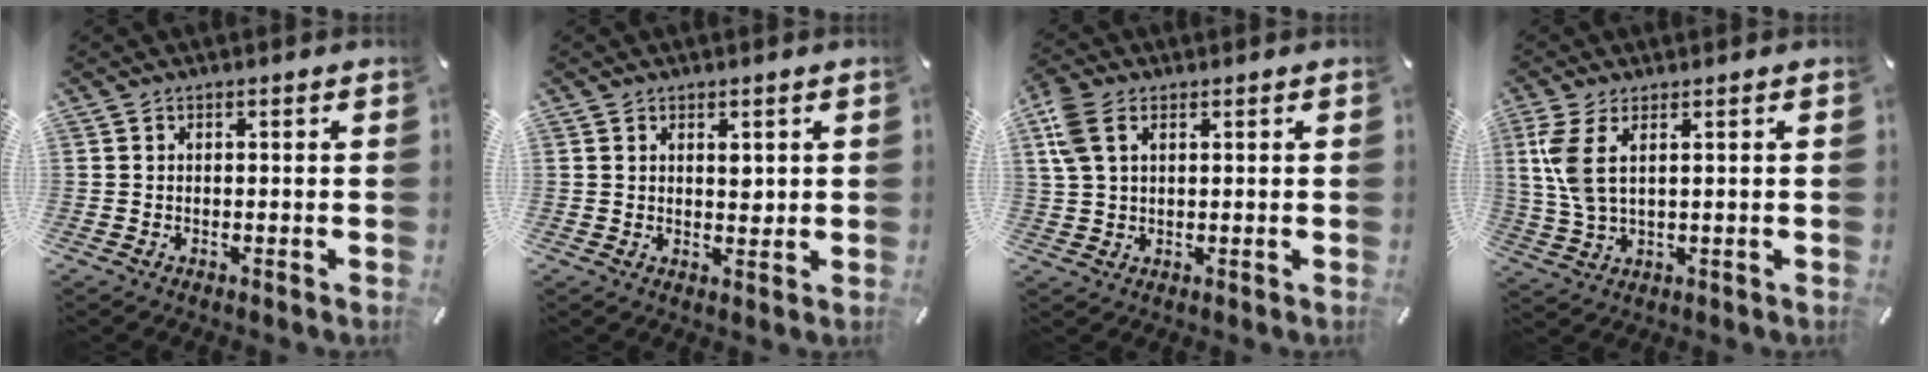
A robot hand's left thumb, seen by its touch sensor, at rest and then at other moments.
{"total": 2.7, "force": [1.3, 1.6, 1.8], "torque": [-0.022, -0.003, 0.018]}
{"total": 7.0, "force": [2.6, 4.6, 4.6], "torque": [-0.115, 0.001, 0.048]}
{"total": 7.0, "force": [2.1, 2.6, 6.2], "torque": [-0.150, -0.009, 0.033]}